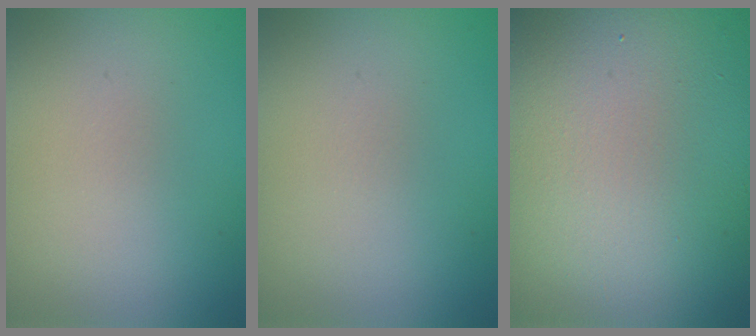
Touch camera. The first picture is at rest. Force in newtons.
{"total": 0.0}
{"total": 25.1, "press": 25.1, "slide": 1.4}